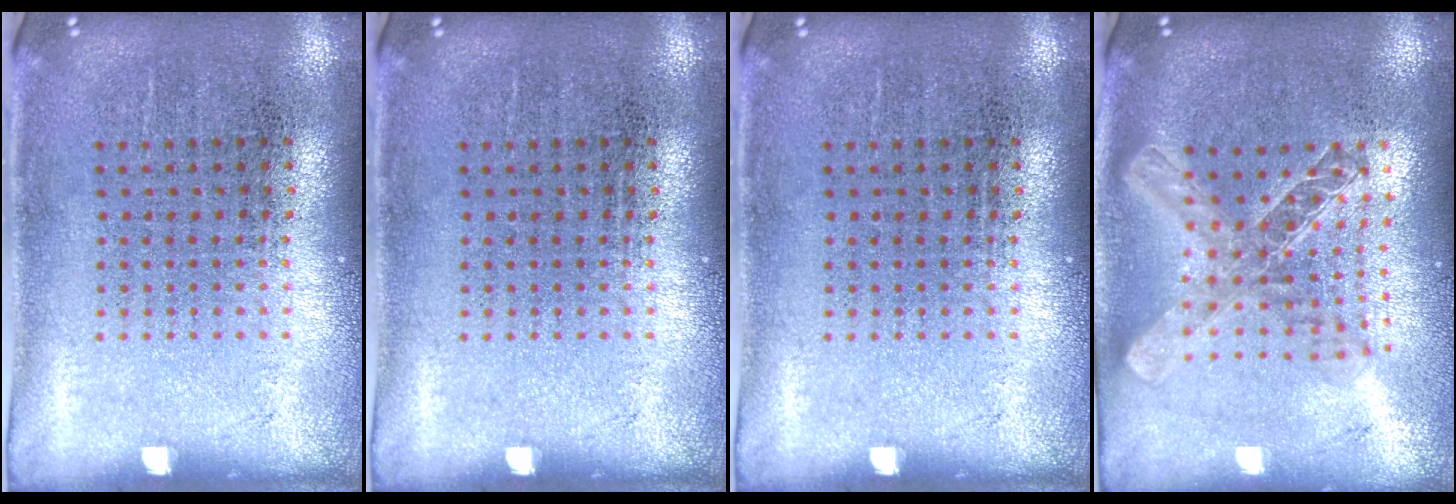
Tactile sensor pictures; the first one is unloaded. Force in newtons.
{"total": 0.0}
{"total": 0.0}
{"total": 2.1, "press": 1.7, "slide": 1.1}